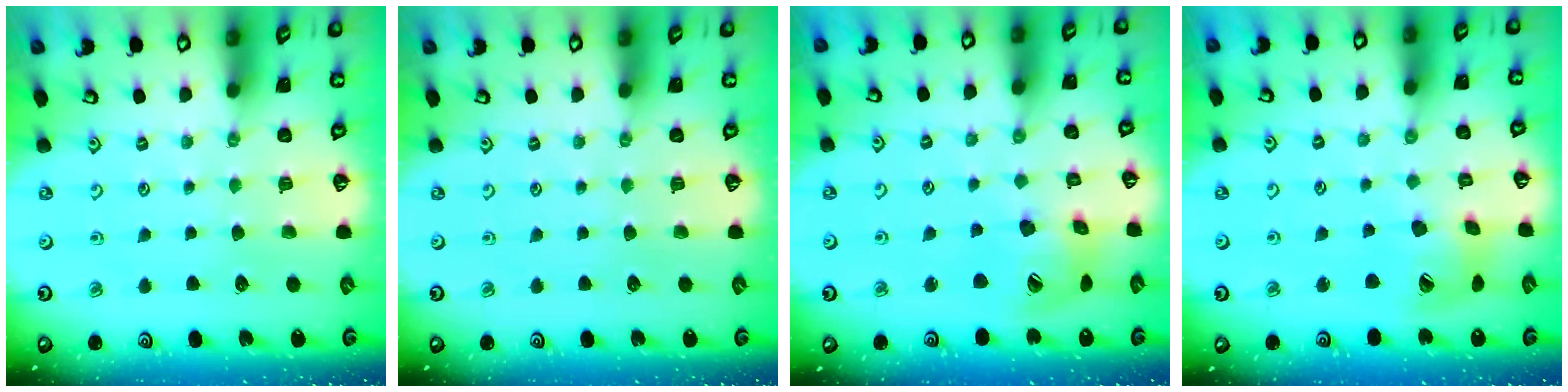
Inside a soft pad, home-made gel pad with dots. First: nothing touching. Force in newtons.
{"total": 0.0}
{"total": 15.9, "press": 15.8, "slide": 2.3}
{"total": 14.9, "press": 14.7, "slide": 2.3}